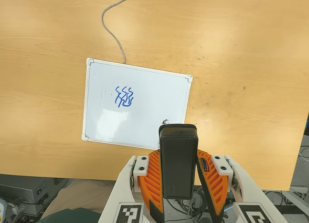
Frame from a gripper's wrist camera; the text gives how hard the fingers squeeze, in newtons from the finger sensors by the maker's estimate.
{"total": 5.0, "left": 3.9, "right": 6.0}